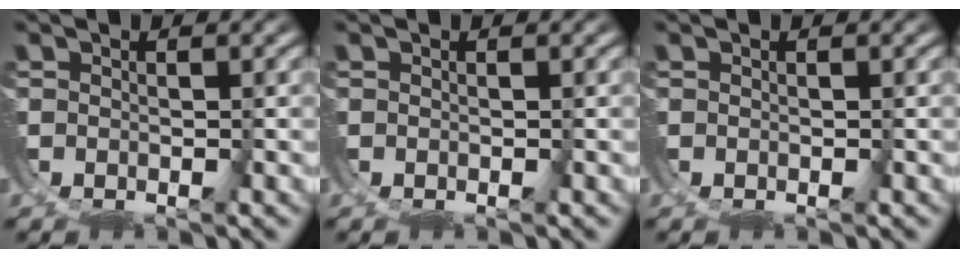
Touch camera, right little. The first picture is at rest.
{"total": 0.0}
{"total": 0.0}